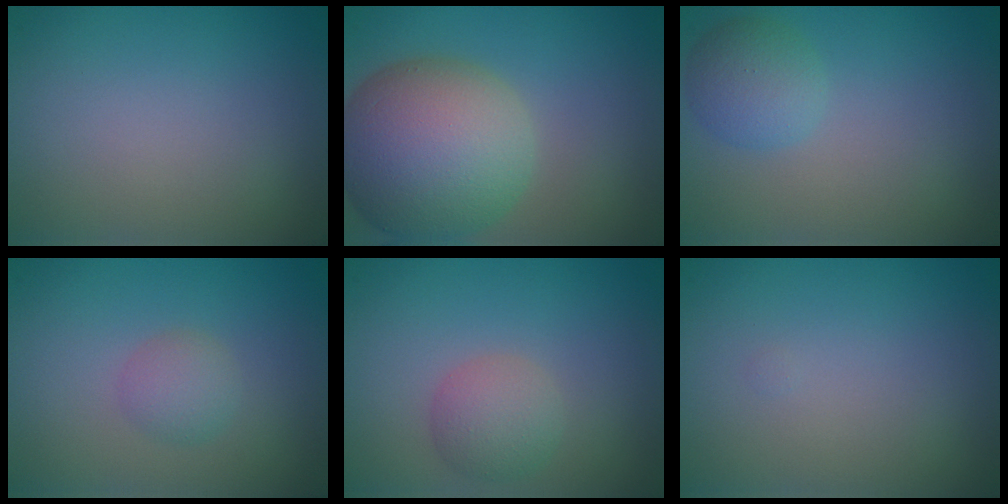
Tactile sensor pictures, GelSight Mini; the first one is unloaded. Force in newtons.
{"total": 11.4, "press": 11.4, "slide": 0.6}
{"total": 2.7, "press": 2.7, "slide": 0.2}
{"total": 1.7, "press": 1.7, "slide": 0.1}
{"total": 2.8, "press": 2.8, "slide": 0.2}
{"total": 0.0}